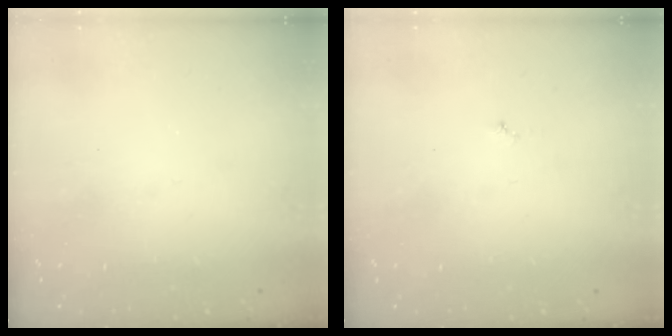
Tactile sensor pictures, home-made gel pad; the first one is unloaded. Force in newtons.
{"total": 3.0, "press": 2.9, "slide": 0.3}